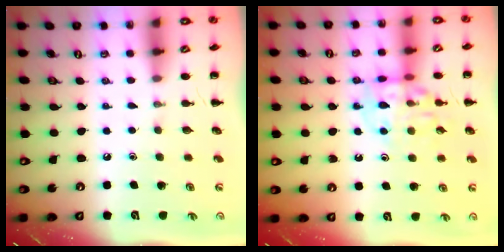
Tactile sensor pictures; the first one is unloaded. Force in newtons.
{"total": 12.3, "press": 12.2, "slide": 1.3}